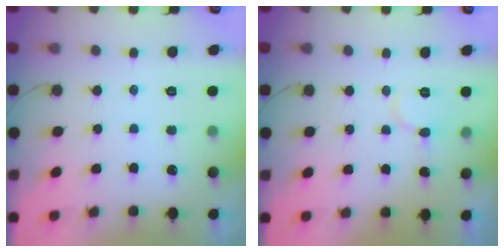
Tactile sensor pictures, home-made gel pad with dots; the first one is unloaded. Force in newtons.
{"total": 6.6, "press": 6.5, "slide": 0.5}